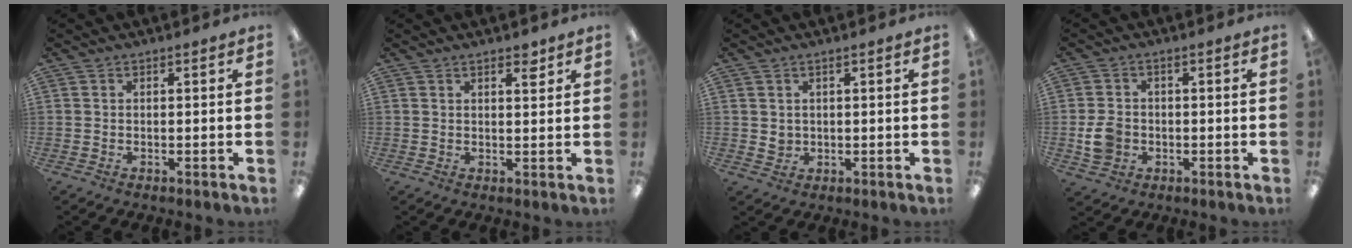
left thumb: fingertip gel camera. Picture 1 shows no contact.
{"total": 3.0, "force": [2.2, 1.0, 1.7], "torque": [-0.021, -0.007, 0.036]}
{"total": 2.0, "force": [0.9, 1.7, 0.6], "torque": [-0.005, -0.001, 0.015]}
{"total": 5.5, "force": [-1.1, 4.6, 2.8], "torque": [-0.053, 0.003, -0.021]}